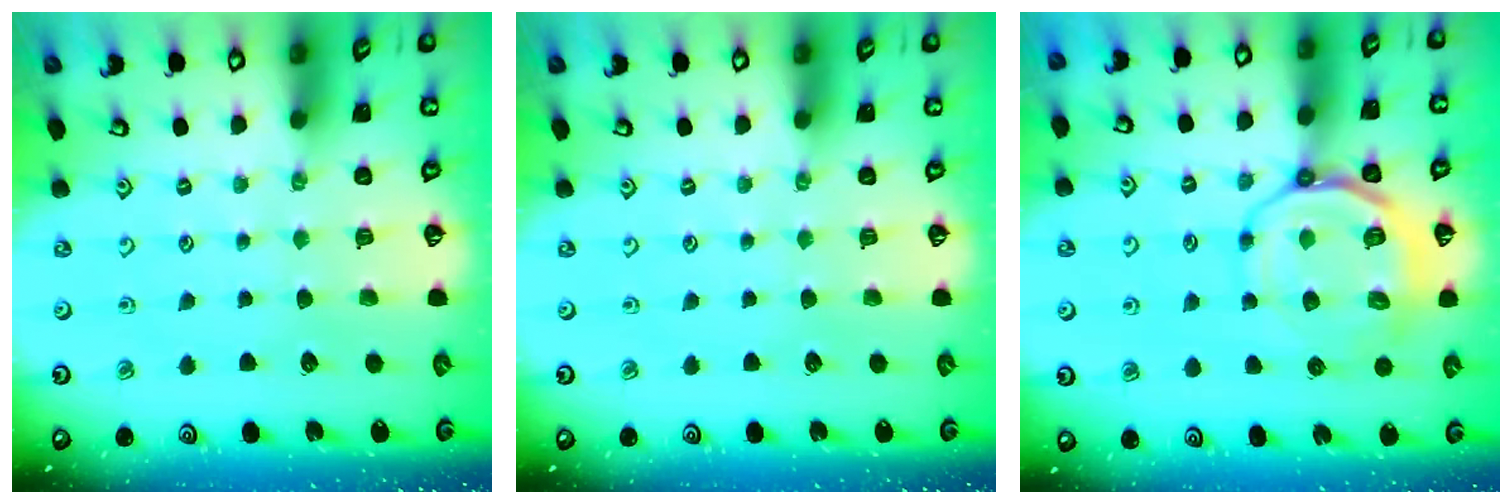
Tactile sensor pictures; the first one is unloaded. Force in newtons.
{"total": 0.0}
{"total": 11.5, "press": 11.2, "slide": 2.6}